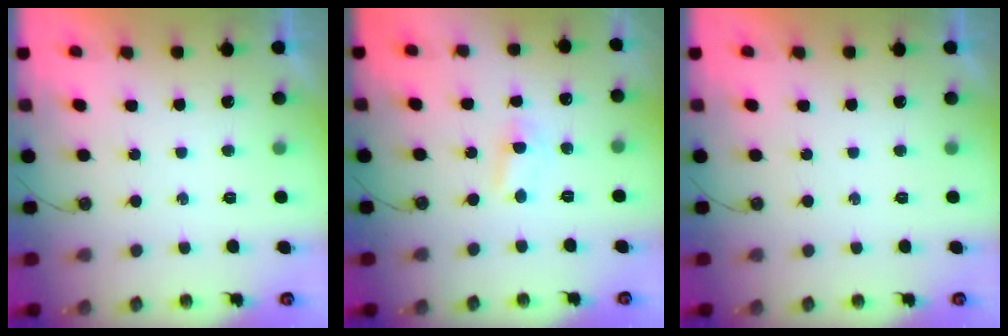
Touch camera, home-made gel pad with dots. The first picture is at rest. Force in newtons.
{"total": 1.5, "press": 1.3, "slide": 0.6}
{"total": 0.0}